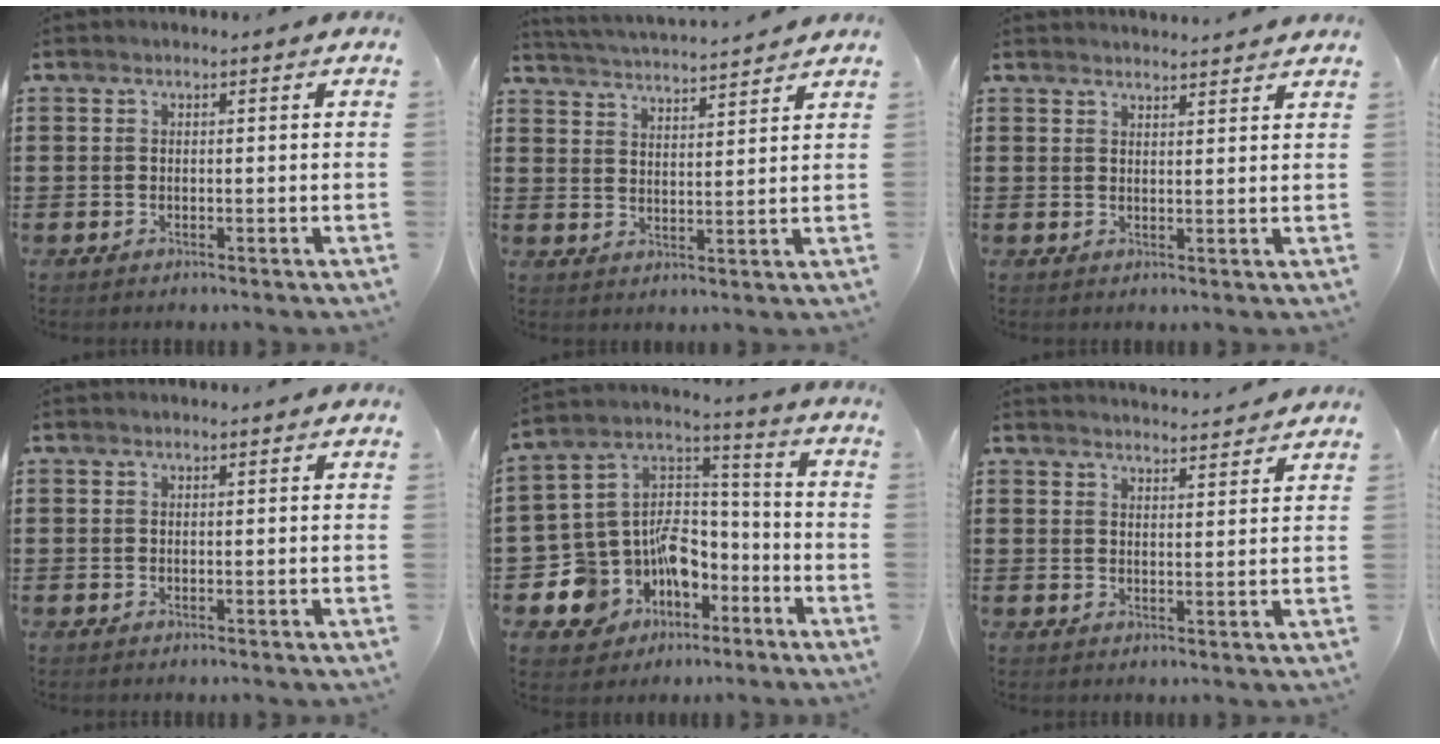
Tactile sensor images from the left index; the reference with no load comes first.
{"total": 3.4, "force": [3.3, -0.6, -0.1], "torque": [-0.016, -0.026, 0.055]}
{"total": 2.0, "force": [2.0, -0.2, -0.1], "torque": [-0.004, -0.004, 0.039]}
{"total": 0.0}
{"total": 10.5, "force": [-5.9, 8.3, 2.7], "torque": [-0.099, -0.005, -0.107]}
{"total": 2.7, "force": [2.7, -0.2, -0.1], "torque": [-0.008, -0.012, 0.050]}